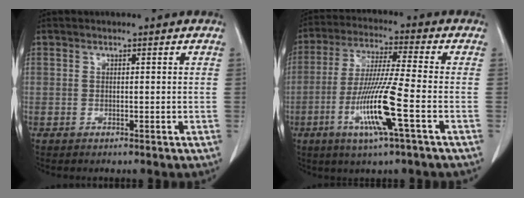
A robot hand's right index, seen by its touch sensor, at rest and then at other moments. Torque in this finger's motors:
{"motor_torque": [1.79, -0.35, 0.94, 0.21]}